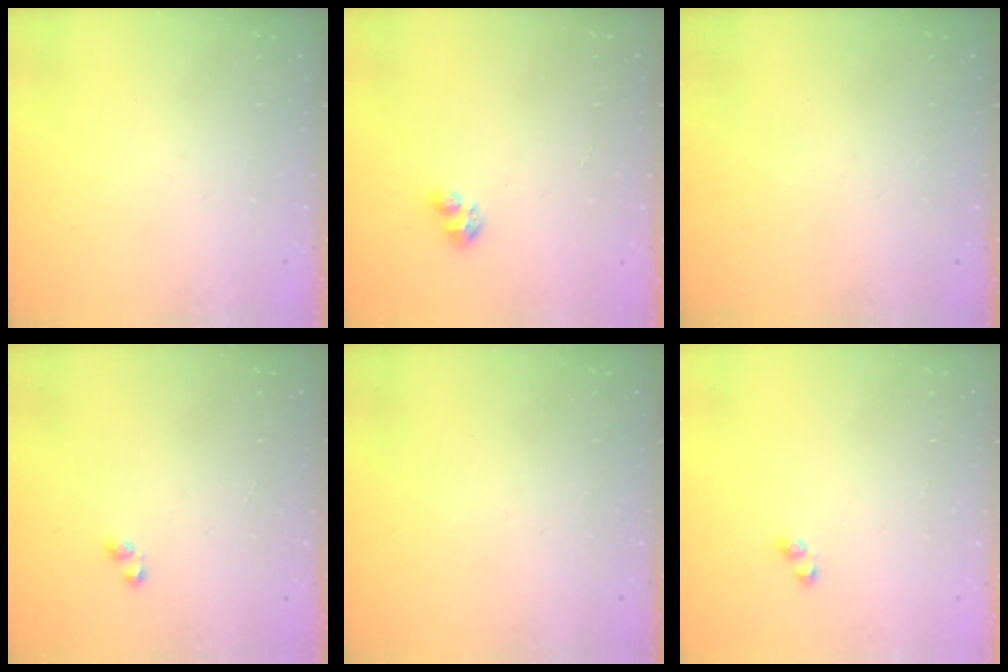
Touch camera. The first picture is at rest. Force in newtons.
{"total": 4.7, "press": 4.6, "slide": 0.9}
{"total": 0.0}
{"total": 2.9, "press": 2.9, "slide": 0.3}
{"total": 0.0}
{"total": 2.9, "press": 2.7, "slide": 1.1}